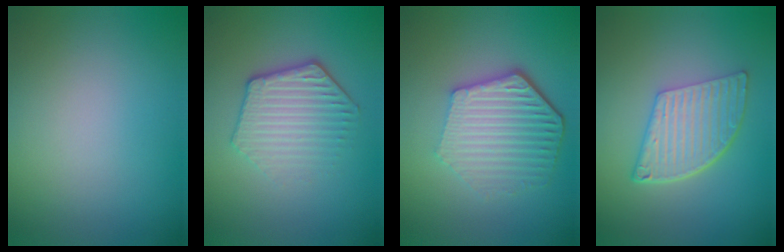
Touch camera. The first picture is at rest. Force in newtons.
{"total": 4.1, "press": 3.4, "slide": 2.3}
{"total": 6.1, "press": 4.6, "slide": 4.0}
{"total": 5.9, "press": 4.2, "slide": 4.2}